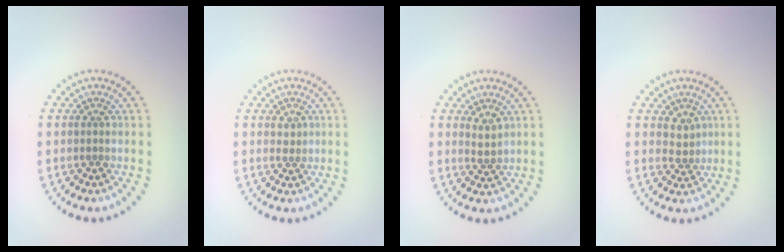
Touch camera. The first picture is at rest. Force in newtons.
{"total": 1.0, "press": 0.9, "slide": 0.4}
{"total": 1.4, "press": 1.0, "slide": 0.9}
{"total": 1.6, "press": 1.3, "slide": 1.0}